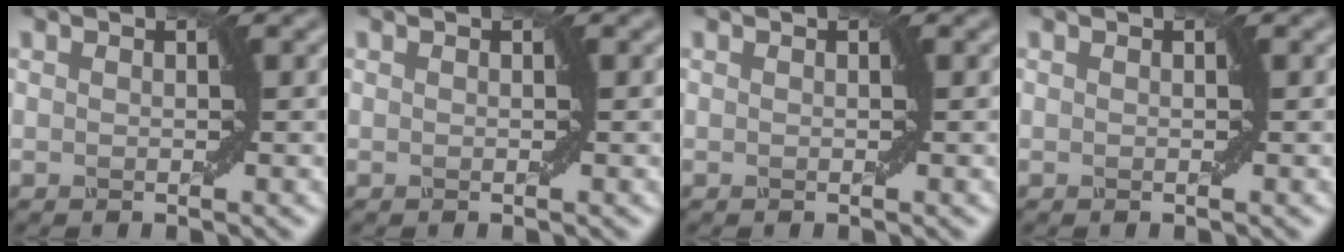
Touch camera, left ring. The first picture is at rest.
{"total": 0.0}
{"total": 0.0}
{"total": 0.0}